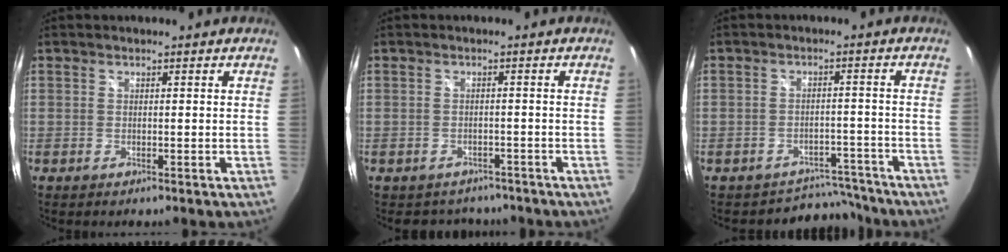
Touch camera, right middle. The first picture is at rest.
{"total": 5.1, "force": [-4.1, 2.9, 0.7], "torque": [-0.016, 0.001, -0.053]}
{"total": 6.5, "force": [-5.6, 3.1, -1.1], "torque": [0.025, 0.032, -0.073]}